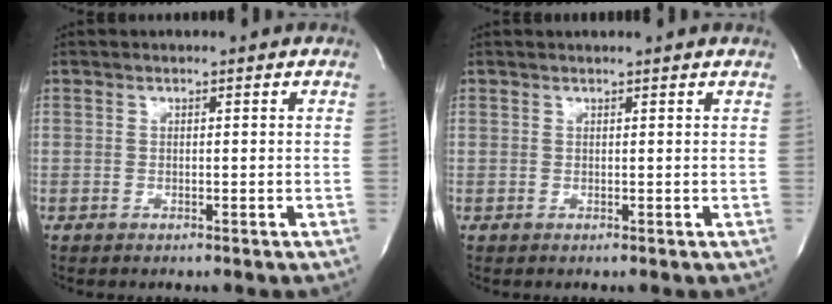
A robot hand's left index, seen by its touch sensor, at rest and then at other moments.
{"total": 1.2, "force": [1.1, -0.3, 0.4], "torque": [-0.012, 0.007, 0.020]}